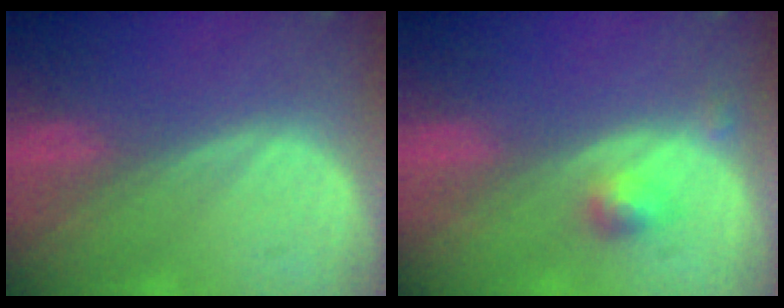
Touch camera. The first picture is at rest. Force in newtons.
{"total": 2.4, "press": 2.1, "slide": 1.1}